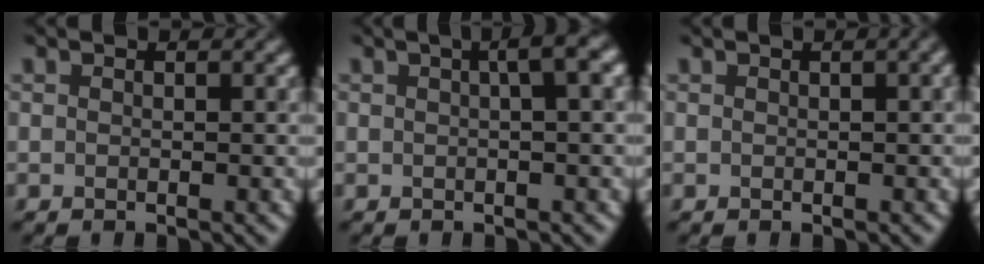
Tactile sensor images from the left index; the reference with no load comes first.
{"total": 3.2, "force": [0.9, 0.6, 3.0], "torque": [-0.039, 0.016, 0.007]}
{"total": 2.5, "force": [0.8, 1.2, 2.1], "torque": [-0.020, 0.012, 0.000]}